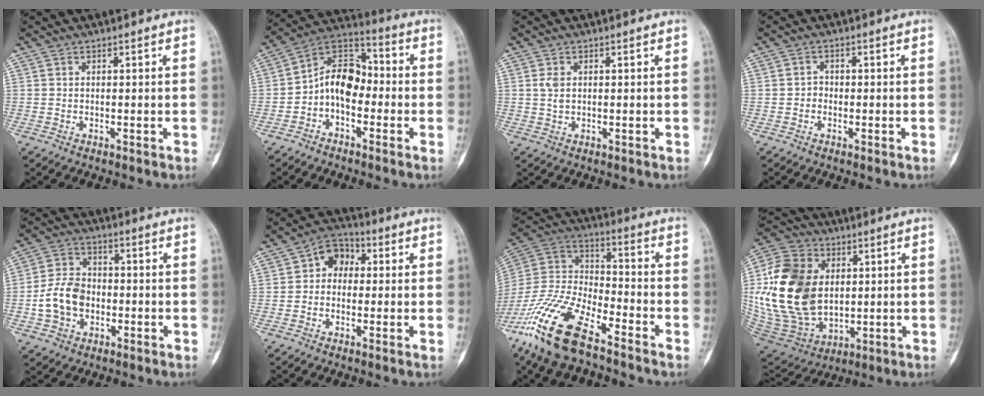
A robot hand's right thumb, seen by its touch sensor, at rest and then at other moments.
{"total": 10.7, "force": [-2.3, 7.3, 7.5], "torque": [-0.097, 0.052, -0.058]}
{"total": 2.0, "force": [0.4, 1.2, 1.5], "torque": [-0.032, 0.000, 0.010]}
{"total": 1.6, "force": [-0.5, 1.4, 0.5], "torque": [0.001, 0.007, -0.014]}
{"total": 10.0, "force": [-2.1, 7.6, 6.1], "torque": [-0.094, 0.025, -0.045]}
{"total": 6.8, "force": [0.7, 5.5, 4.1], "torque": [-0.031, 0.025, -0.003]}
{"total": 19.4, "force": [-13.1, 6.6, 12.7], "torque": [-0.272, 0.044, -0.253]}
{"total": 25.0, "force": [2.5, 17.6, 17.6], "torque": [-0.352, -0.012, 0.062]}